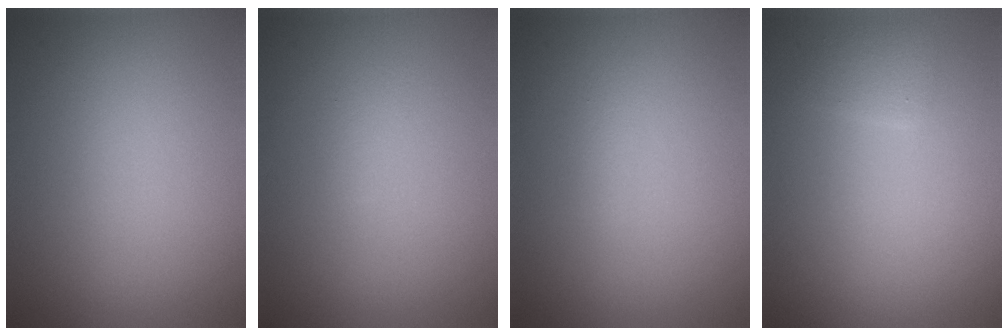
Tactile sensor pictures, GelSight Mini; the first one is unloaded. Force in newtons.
{"total": 0.7, "press": 0.7, "slide": 0.0}
{"total": 0.7, "press": 0.7, "slide": 0.0}
{"total": 1.1, "press": 1.1, "slide": 0.2}